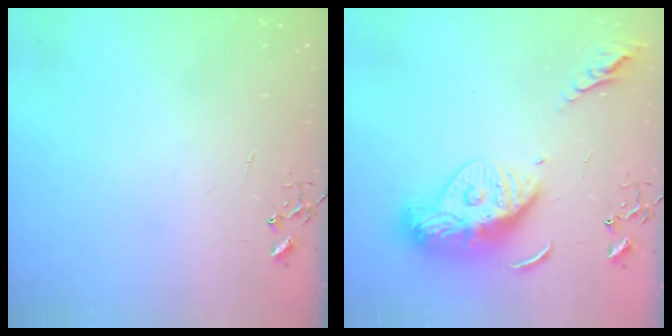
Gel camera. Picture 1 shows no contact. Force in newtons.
{"total": 16.9, "press": 16.8, "slide": 1.6}